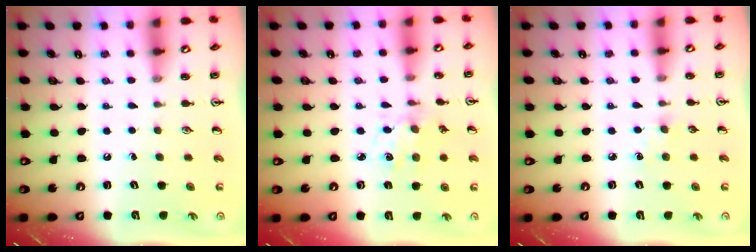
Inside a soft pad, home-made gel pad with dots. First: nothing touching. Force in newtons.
{"total": 2.5, "press": 2.5, "slide": 0.2}
{"total": 3.0, "press": 2.9, "slide": 0.4}